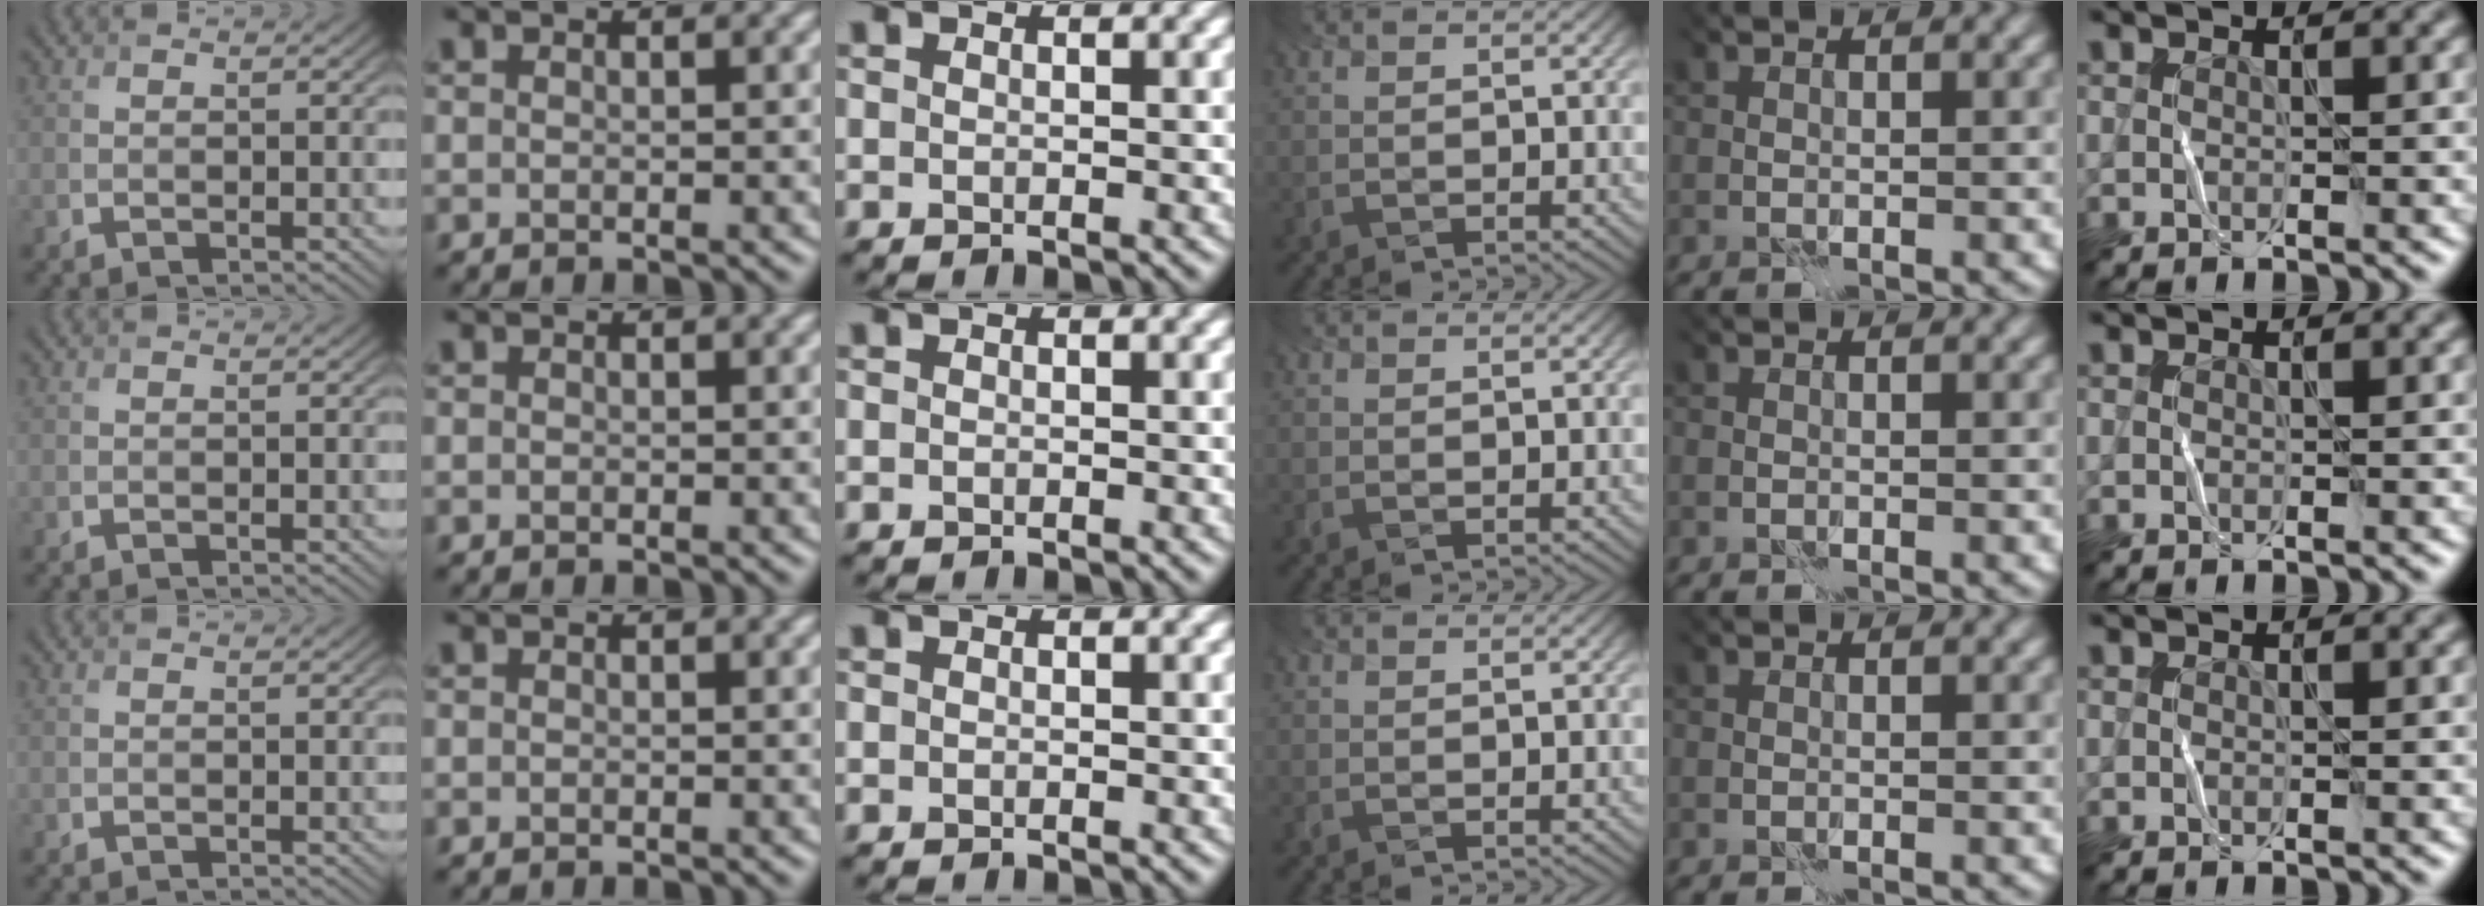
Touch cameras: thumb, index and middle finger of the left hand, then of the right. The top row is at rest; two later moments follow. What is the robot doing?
{"motion": "fold", "object": "bandana"}